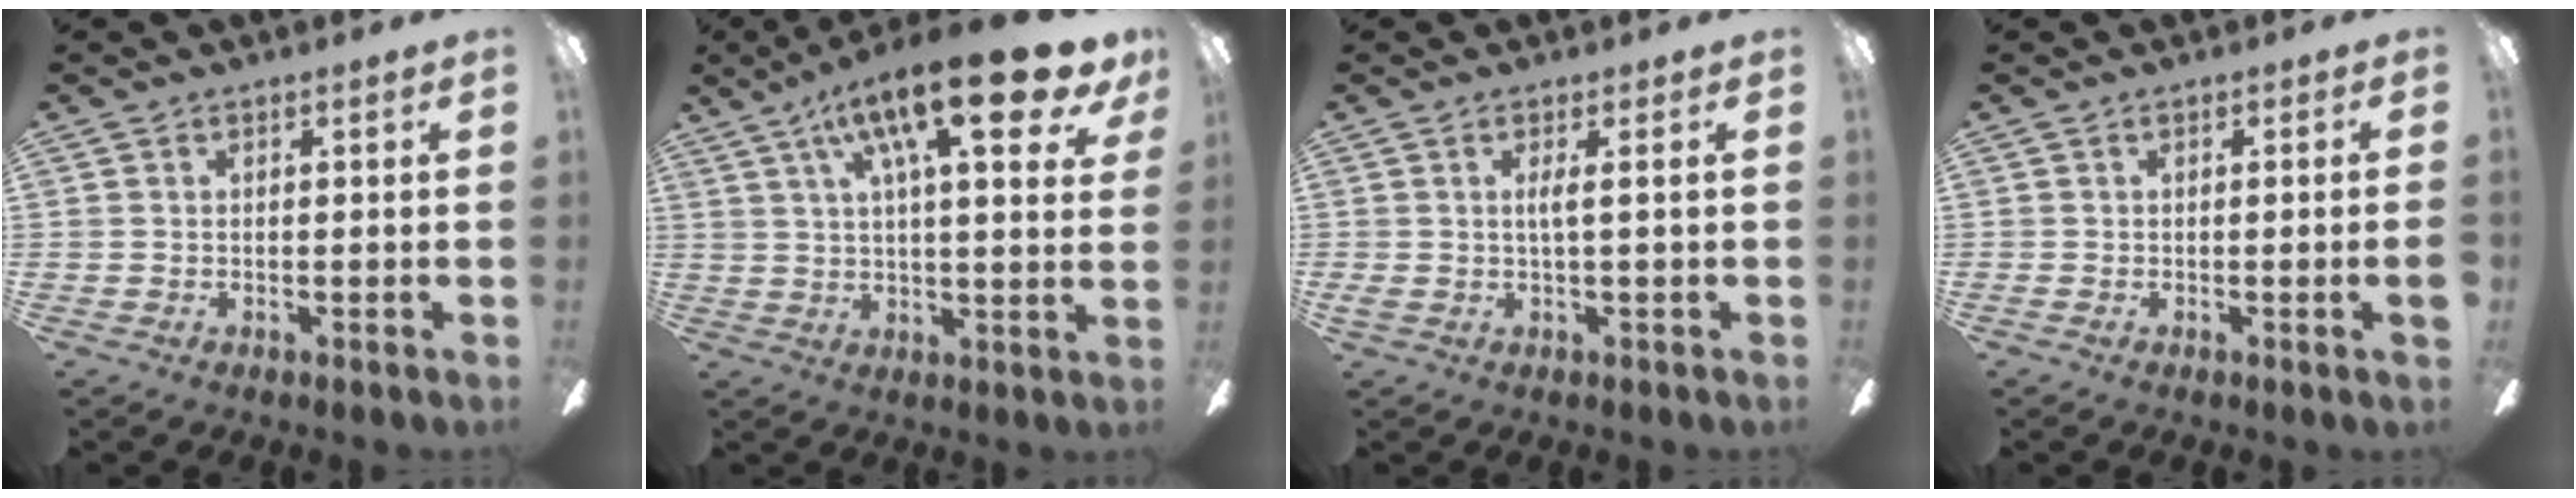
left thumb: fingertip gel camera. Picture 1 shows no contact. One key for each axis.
{"total": 20.1, "fx": 10.4, "fy": 5.7, "fz": 16.3, "tx": -0.249, "ty": -0.041, "tz": 0.153}
{"total": 3.3, "fx": 0.4, "fy": 0.3, "fz": 3.3, "tx": -0.065, "ty": 0.000, "tz": 0.005}
{"total": 1.9, "fx": -0.3, "fy": -0.3, "fz": 1.8, "tx": -0.030, "ty": -0.004, "tz": -0.007}